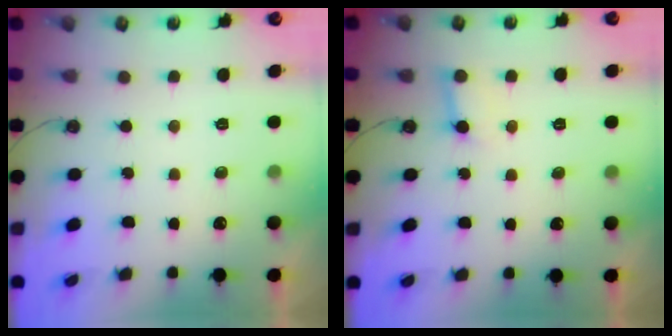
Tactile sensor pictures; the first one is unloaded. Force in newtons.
{"total": 7.0, "press": 7.0, "slide": 0.6}